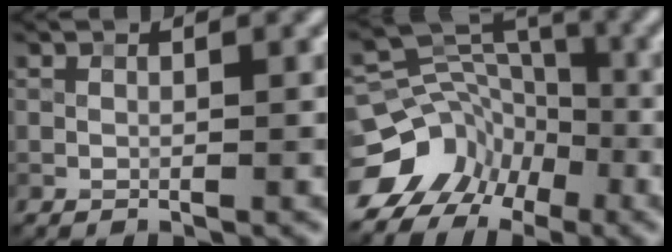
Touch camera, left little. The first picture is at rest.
{"total": 10.7, "force": [-6.7, 7.9, 2.6], "torque": [-0.053, 0.002, -0.121]}